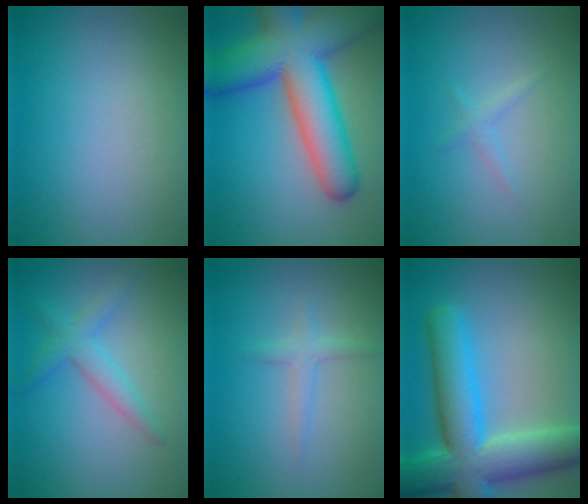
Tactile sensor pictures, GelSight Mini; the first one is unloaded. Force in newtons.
{"total": 12.6, "press": 12.6, "slide": 0.4}
{"total": 0.9, "press": 0.9, "slide": 0.0}
{"total": 2.5, "press": 2.5, "slide": 0.1}
{"total": 1.5, "press": 1.5, "slide": 0.1}
{"total": 10.8, "press": 10.7, "slide": 0.8}